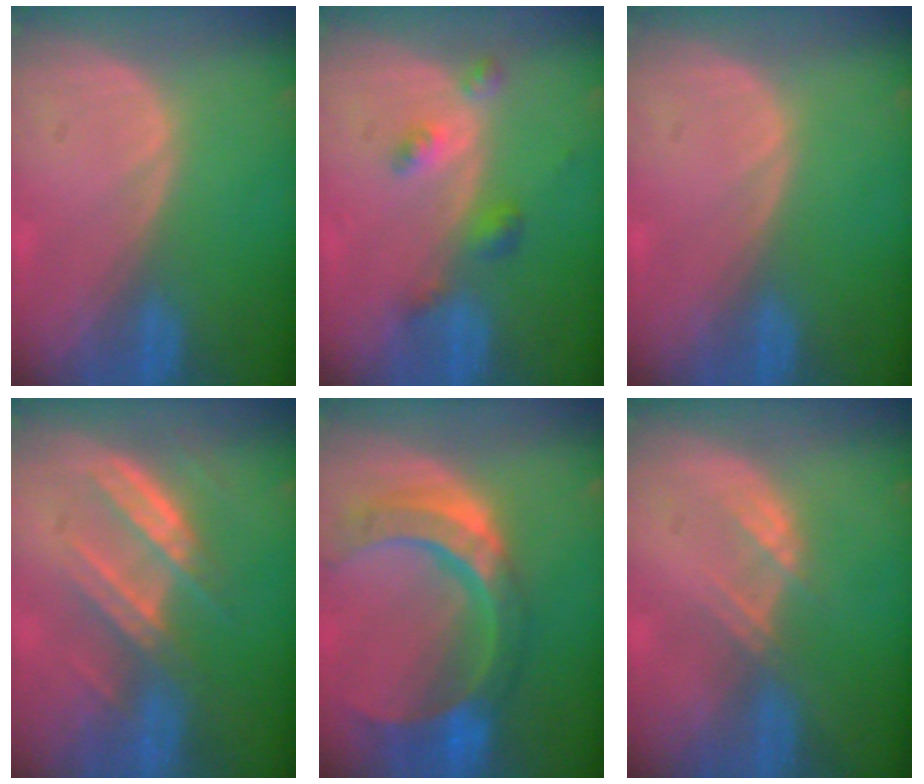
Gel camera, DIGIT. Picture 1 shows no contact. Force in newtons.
{"total": 4.2, "press": 3.8, "slide": 1.8}
{"total": 0.0}
{"total": 6.8, "press": 6.7, "slide": 1.0}
{"total": 11.2, "press": 9.4, "slide": 6.0}
{"total": 2.3, "press": 2.3, "slide": 0.2}